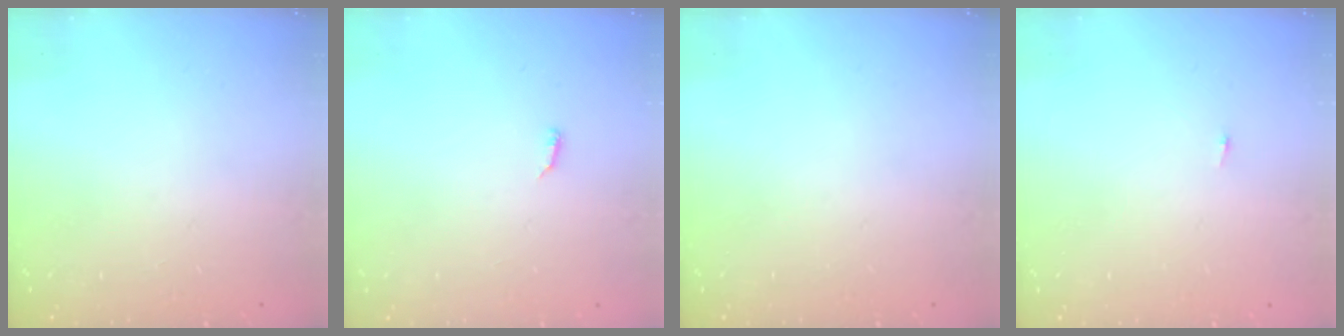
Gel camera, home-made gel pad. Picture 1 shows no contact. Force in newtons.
{"total": 3.4, "press": 3.4, "slide": 0.5}
{"total": 0.0}
{"total": 6.0, "press": 1.7, "slide": 5.8}